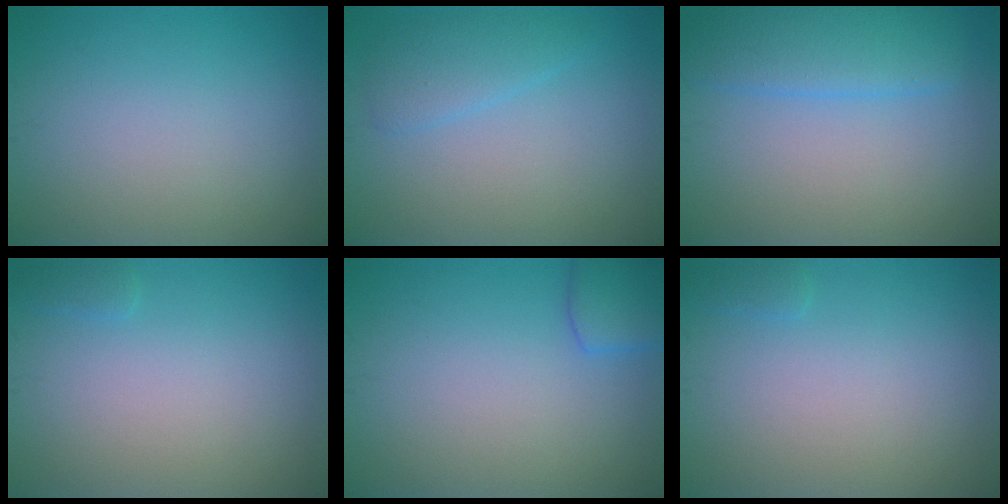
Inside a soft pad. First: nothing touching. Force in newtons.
{"total": 2.3, "press": 2.3, "slide": 0.0}
{"total": 4.1, "press": 4.1, "slide": 0.2}
{"total": 0.7, "press": 0.7, "slide": 0.0}
{"total": 2.7, "press": 2.7, "slide": 0.1}
{"total": 0.7, "press": 0.7, "slide": 0.0}